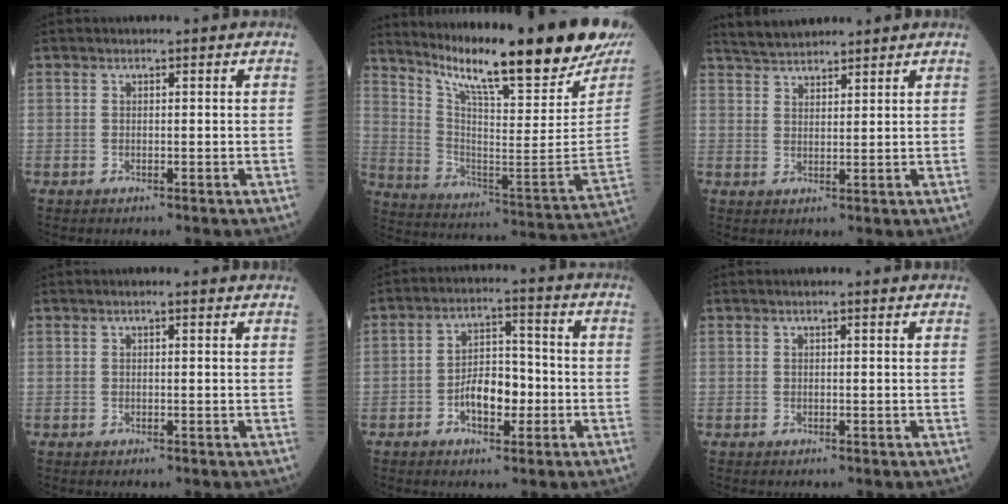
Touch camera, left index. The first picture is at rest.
{"total": 24.1, "force": [19.5, 0.6, 14.1], "torque": [-0.239, -0.065, 0.294]}
{"total": 5.3, "force": [5.0, 0.9, 1.4], "torque": [-0.033, 0.028, 0.093]}
{"total": 1.6, "force": [1.4, 0.0, 0.8], "torque": [-0.015, 0.008, 0.012]}
{"total": 6.7, "force": [-2.1, 3.4, 5.4], "torque": [-0.102, 0.014, -0.035]}
{"total": 1.2, "force": [1.0, -0.1, 0.7], "torque": [-0.014, 0.006, 0.014]}